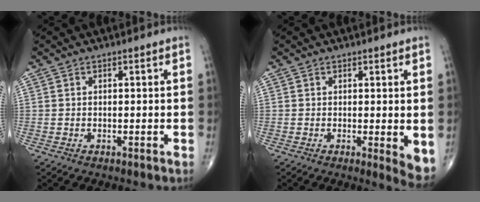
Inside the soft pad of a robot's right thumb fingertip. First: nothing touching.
{"total": 4.2, "force": [0.1, 1.2, 4.1], "torque": [-0.053, -0.014, 0.001]}